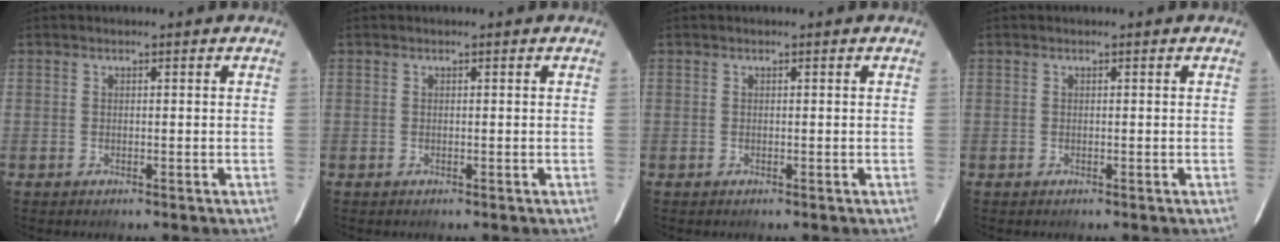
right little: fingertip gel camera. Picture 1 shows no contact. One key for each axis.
{"total": 0.0}
{"total": 0.0}
{"total": 0.0}